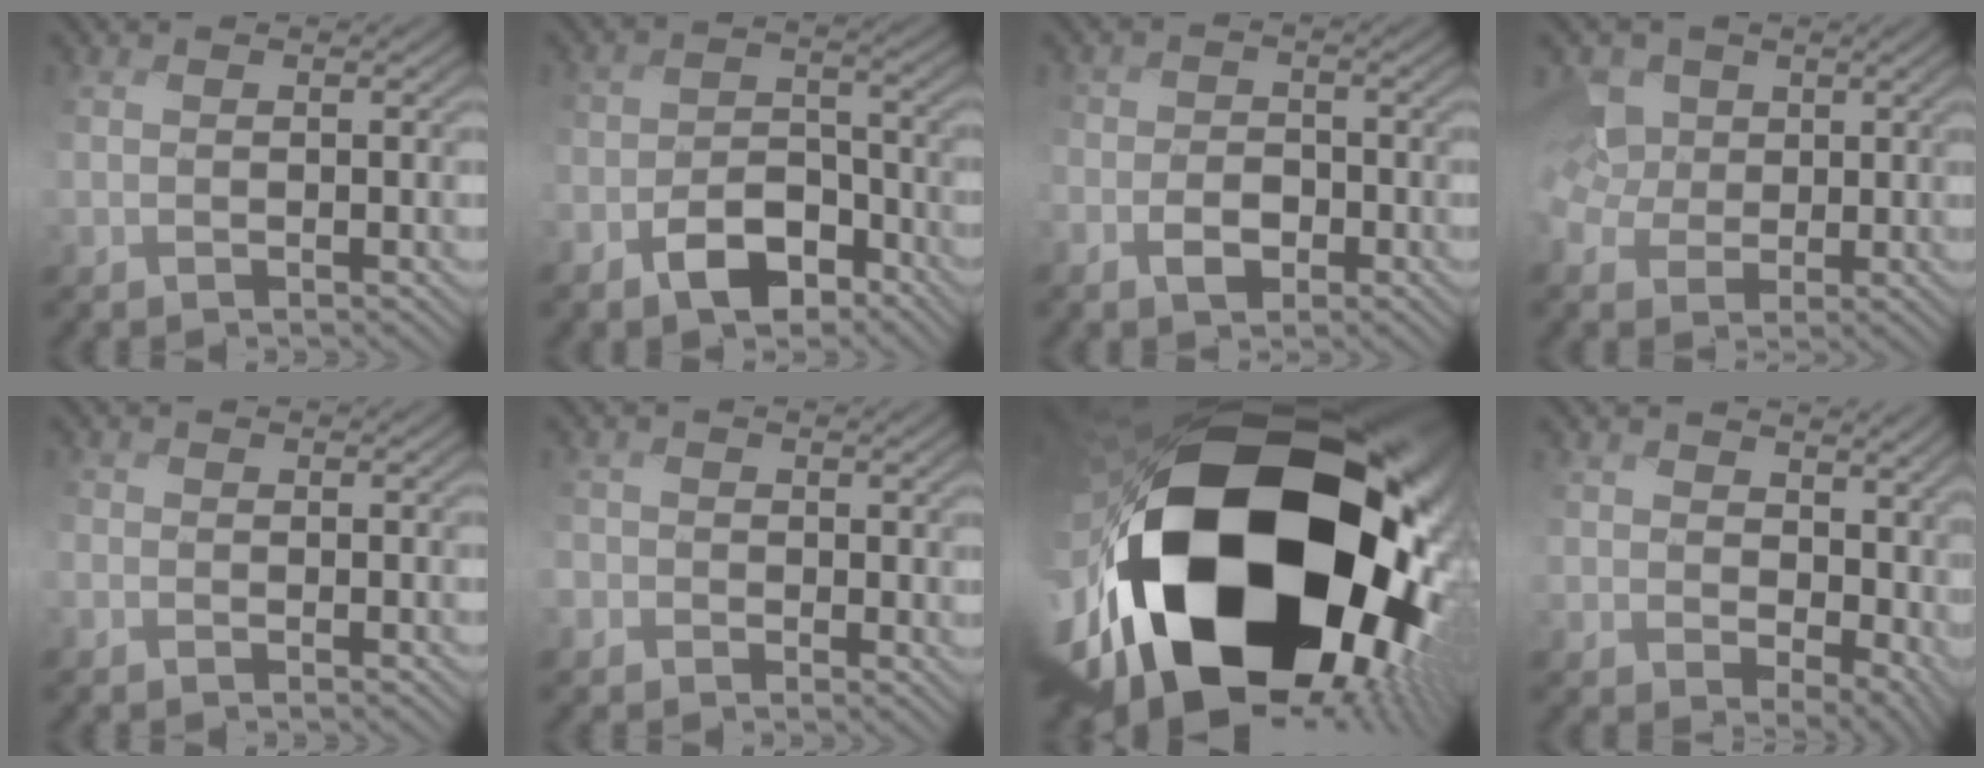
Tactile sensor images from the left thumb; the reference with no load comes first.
{"total": 6.3, "force": [-4.5, 3.1, 3.1], "torque": [-0.042, -0.001, -0.087]}
{"total": 2.9, "force": [-1.9, 1.8, 1.4], "torque": [-0.013, 0.002, -0.047]}
{"total": 6.1, "force": [1.4, 5.0, 3.3], "torque": [-0.099, 0.010, 0.005]}
{"total": 1.3, "force": [-0.7, 1.1, -0.2], "torque": [-0.001, 0.004, -0.023]}
{"total": 2.4, "force": [-0.8, 2.3, 0.0], "torque": [-0.007, 0.002, -0.031]}
{"total": 22.7, "force": [-4.0, 13.9, 17.4], "torque": [-0.356, -0.082, -0.035]}
{"total": 8.6, "force": [2.3, 6.1, 5.7], "torque": [-0.125, -0.032, 0.055]}